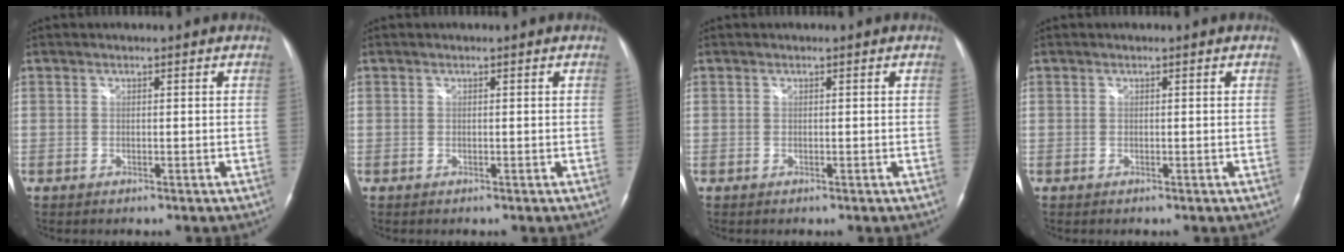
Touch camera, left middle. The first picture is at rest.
{"total": 0.0}
{"total": 0.0}
{"total": 0.0}